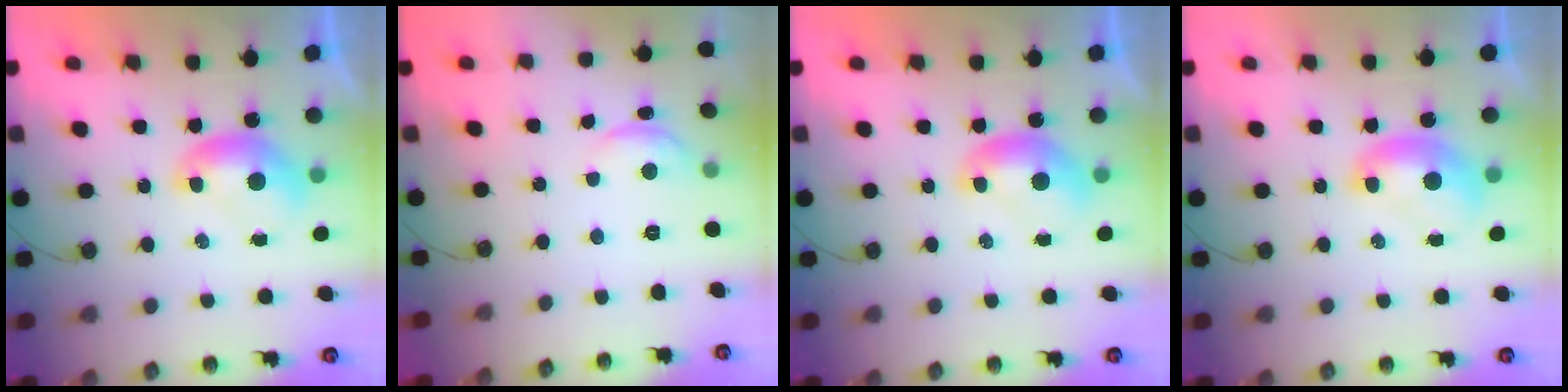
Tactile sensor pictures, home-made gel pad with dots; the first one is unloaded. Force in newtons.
{"total": 1.1, "press": 0.9, "slide": 0.7}
{"total": 0.0}
{"total": 1.5, "press": 1.5, "slide": 0.1}